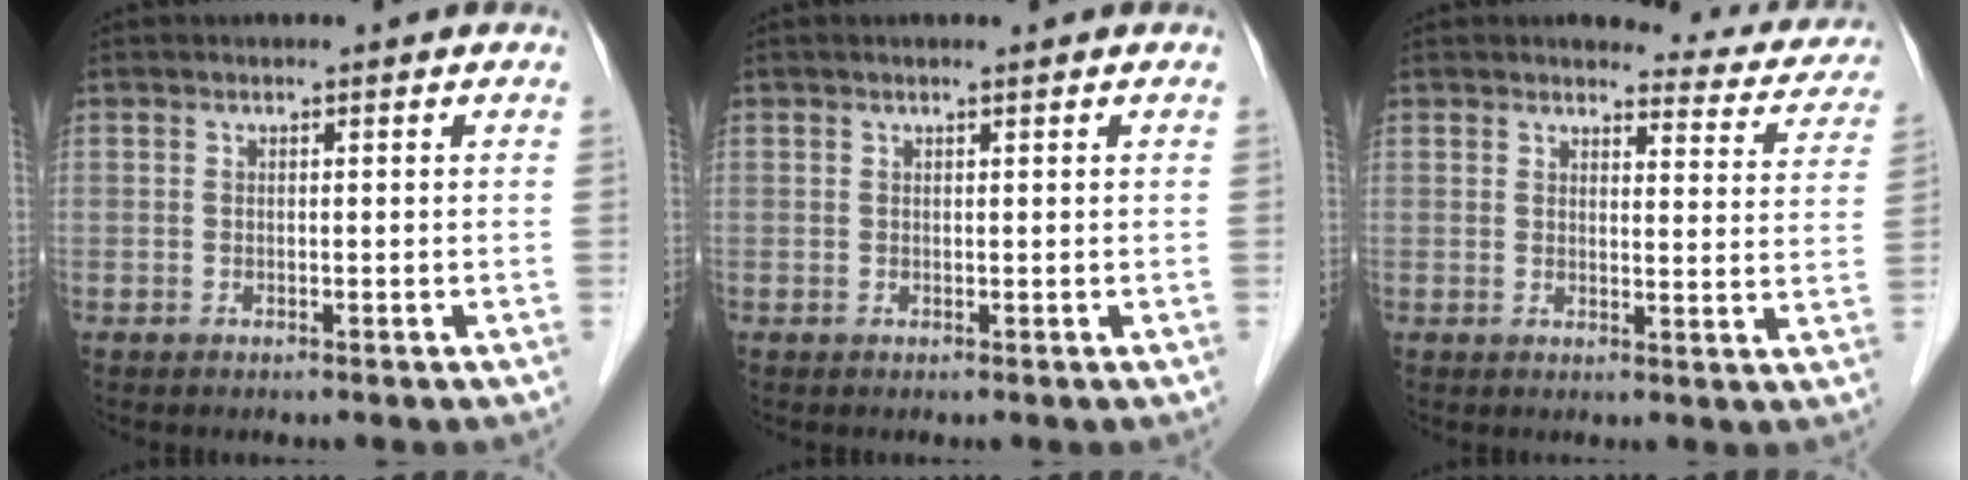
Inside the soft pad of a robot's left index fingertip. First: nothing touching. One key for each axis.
{"total": 0.8, "fx": 0.6, "fy": 0.1, "fz": 0.4, "tx": -0.008, "ty": 0.002, "tz": 0.011}
{"total": 10.2, "fx": 9.6, "fy": 2.9, "fz": 1.8, "tx": 0.008, "ty": -0.033, "tz": 0.082}